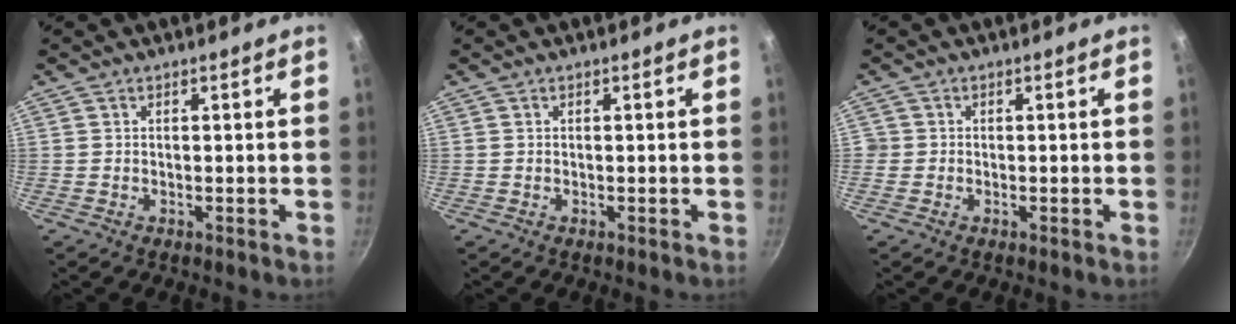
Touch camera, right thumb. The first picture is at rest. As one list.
[{"total": 0.0}, {"total": 1.1, "force": [-0.1, 1.1, 0.2], "torque": [0.002, 0.003, -0.004]}]